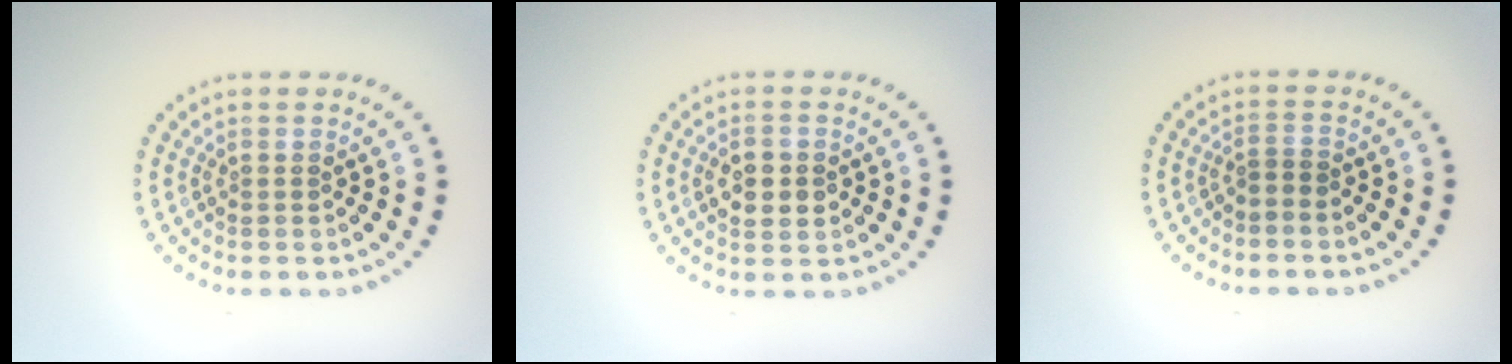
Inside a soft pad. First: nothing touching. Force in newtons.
{"total": 2.4, "press": 2.4, "slide": 0.1}
{"total": 0.9, "press": 0.7, "slide": 0.7}